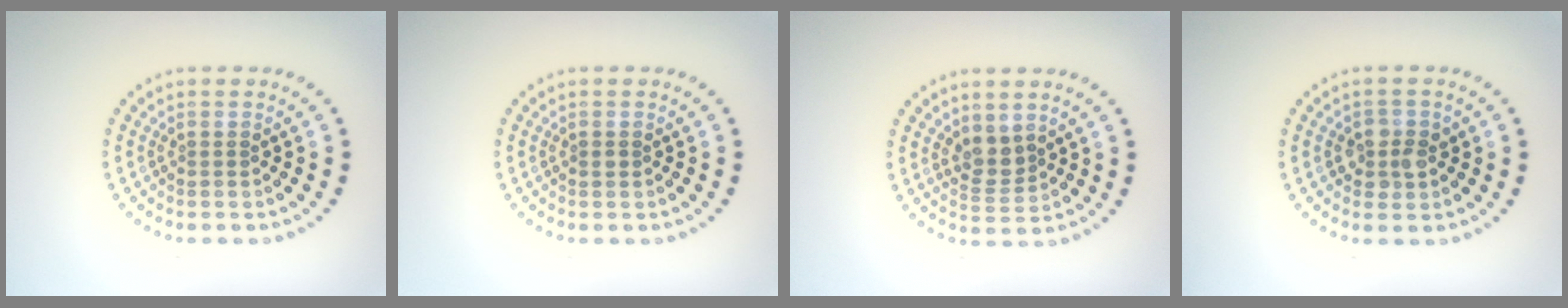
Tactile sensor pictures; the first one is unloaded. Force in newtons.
{"total": 0.5, "press": 0.5, "slide": 0.1}
{"total": 2.3, "press": 1.9, "slide": 1.2}
{"total": 2.2, "press": 2.1, "slide": 0.6}